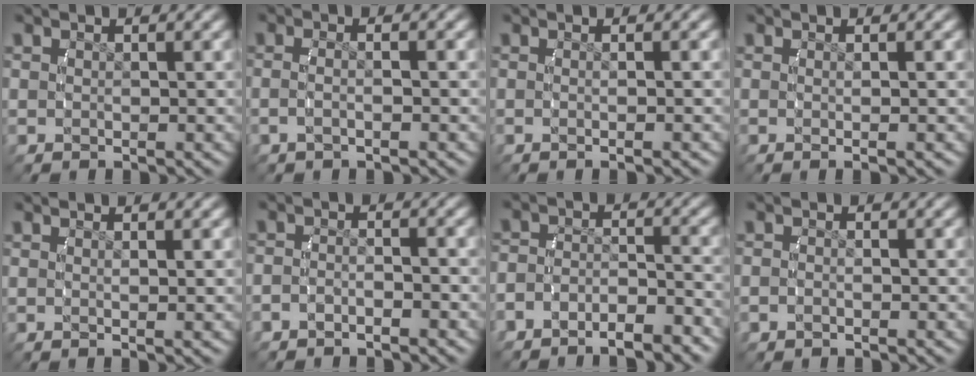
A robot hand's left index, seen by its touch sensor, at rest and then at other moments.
{"total": 1.8, "force": [-0.8, 0.1, 1.6], "torque": [-0.039, -0.002, -0.012]}
{"total": 1.1, "force": [-0.7, -0.2, 0.8], "torque": [-0.017, 0.005, -0.014]}
{"total": 1.1, "force": [-0.4, -0.4, 0.9], "torque": [-0.019, 0.002, -0.007]}
{"total": 0.9, "force": [0.1, -0.5, 0.7], "torque": [-0.017, -0.001, 0.002]}
{"total": 2.4, "force": [-1.9, 1.3, 0.7], "torque": [-0.020, 0.000, -0.035]}
{"total": 5.2, "force": [-4.6, 2.1, 1.6], "torque": [-0.026, -0.010, -0.076]}
{"total": 1.3, "force": [-0.8, 0.9, 0.4], "torque": [-0.014, 0.002, -0.017]}